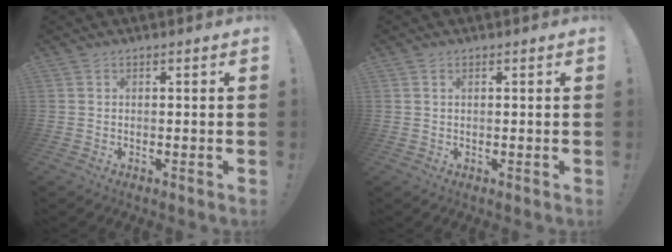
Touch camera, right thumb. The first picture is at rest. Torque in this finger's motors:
{"motor_torque": [-0.20, 0.14, 0.02, -0.03, -0.11]}